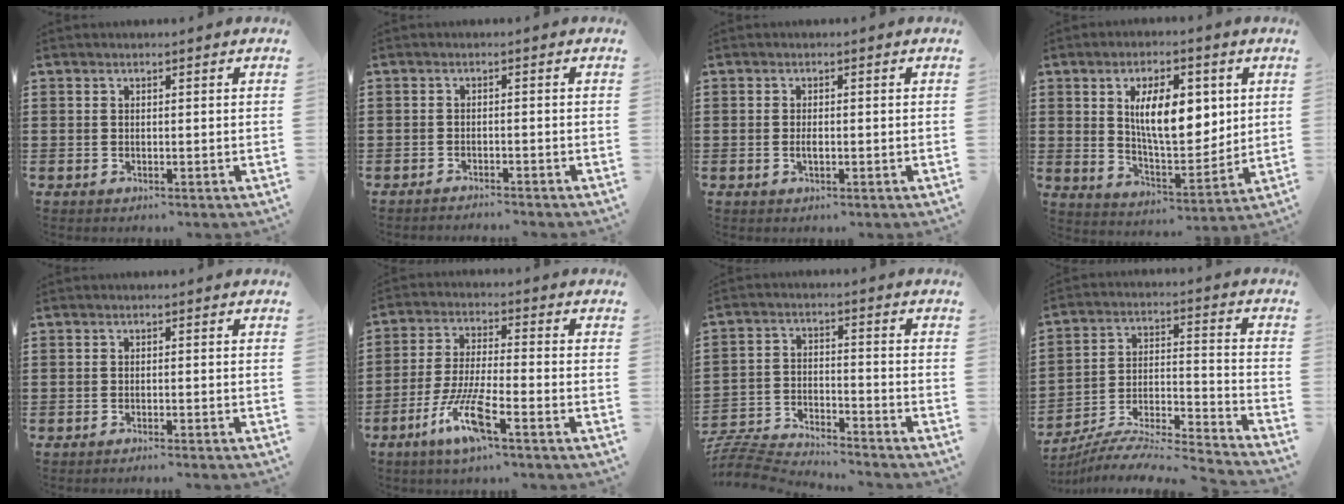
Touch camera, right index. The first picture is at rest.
{"total": 1.5, "force": [-1.5, -0.2, 0.0], "torque": [-0.003, 0.001, -0.031]}
{"total": 1.3, "force": [-0.2, 0.5, 1.2], "torque": [-0.023, -0.001, -0.004]}
{"total": 10.8, "force": [3.3, 5.0, 9.0], "torque": [-0.151, -0.003, 0.057]}
{"total": 1.2, "force": [-1.1, -0.4, 0.3], "torque": [-0.005, -0.001, -0.022]}
{"total": 8.8, "force": [-5.1, 1.0, 7.0], "torque": [-0.167, -0.014, -0.102]}
{"total": 6.8, "force": [-6.7, 0.2, 0.6], "torque": [-0.031, -0.005, -0.141]}
{"total": 6.1, "force": [-5.8, 0.1, 1.7], "torque": [-0.036, -0.017, -0.122]}